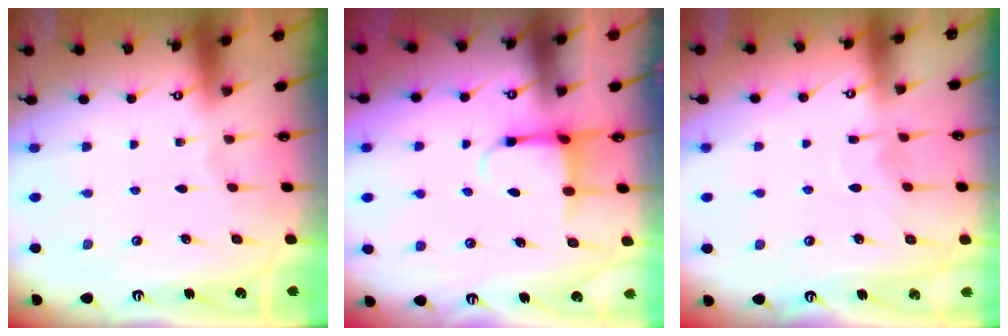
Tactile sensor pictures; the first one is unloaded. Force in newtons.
{"total": 4.0, "press": 3.8, "slide": 1.2}
{"total": 6.1, "press": 6.1, "slide": 0.6}